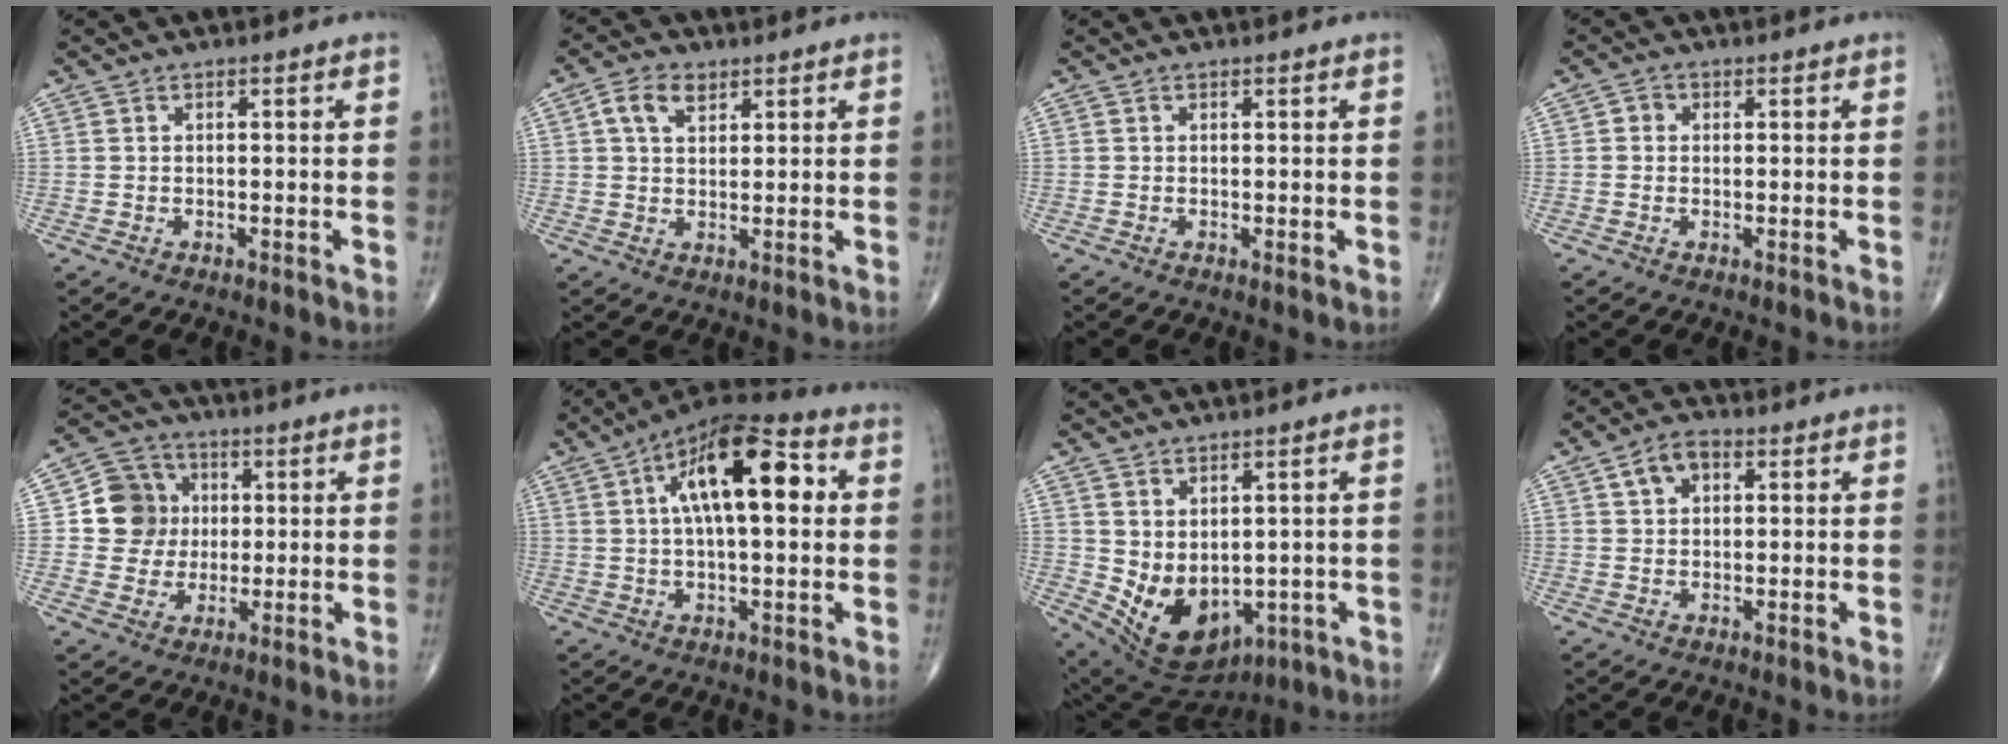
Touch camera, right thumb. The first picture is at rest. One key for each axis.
{"total": 5.2, "fx": 2.2, "fy": 3.4, "fz": 3.3, "tx": -0.048, "ty": 0.003, "tz": 0.038}
{"total": 0.5, "fx": 0.0, "fy": 0.1, "fz": 0.5, "tx": -0.009, "ty": -0.002, "tz": -0.002}
{"total": 1.6, "fx": 0.1, "fy": 1.5, "fz": 0.6, "tx": 0.001, "ty": 0.004, "tz": -0.003}
{"total": 9.9, "fx": 1.1, "fy": 9.3, "fz": 3.2, "tx": -0.015, "ty": 0.007, "tz": 0.016}
{"total": 17.8, "fx": 4.2, "fy": 7.3, "fz": 15.7, "tx": -0.238, "ty": 0.023, "tz": 0.057}
{"total": 11.3, "fx": -0.3, "fy": 7.7, "fz": 8.3, "tx": -0.115, "ty": -0.013, "tz": 0.033}
{"total": 5.0, "fx": 1.8, "fy": 3.4, "fz": 3.2, "tx": -0.042, "ty": 0.009, "tz": 0.028}